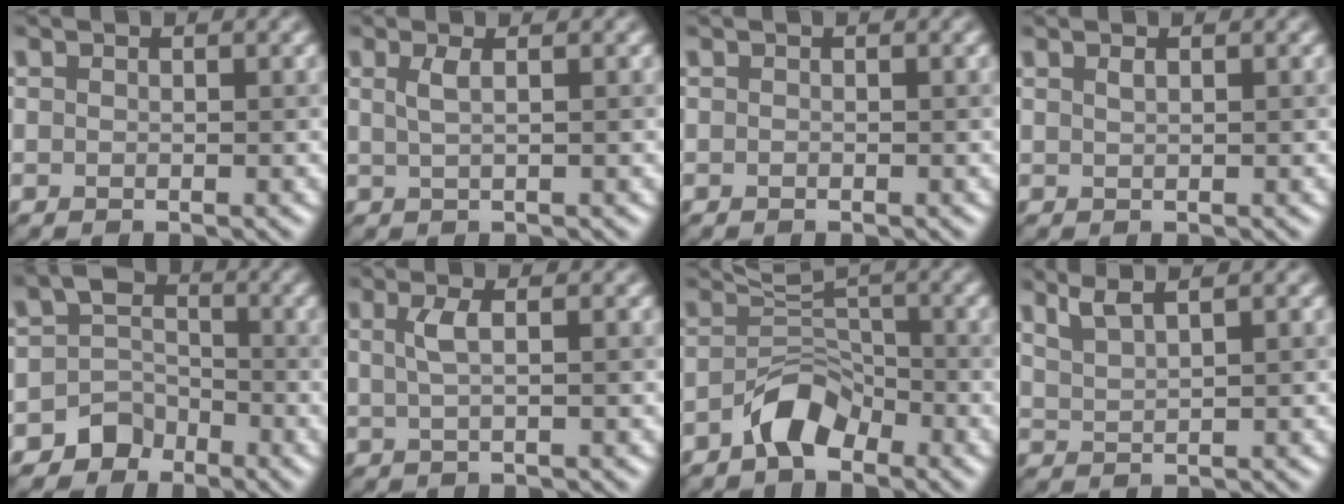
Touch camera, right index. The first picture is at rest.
{"total": 1.9, "force": [0.5, 0.7, 1.7], "torque": [-0.025, 0.002, 0.007]}
{"total": 0.0}
{"total": 0.6, "force": [0.2, 0.2, 0.4], "torque": [-0.001, 0.001, 0.007]}
{"total": 3.8, "force": [-2.2, 3.0, 0.6], "torque": [0.001, 0.007, -0.045]}
{"total": 2.1, "force": [0.4, 0.6, 2.0], "torque": [-0.037, 0.003, 0.005]}
{"total": 3.4, "force": [-2.1, 1.8, 2.0], "torque": [-0.031, 0.011, -0.042]}
{"total": 2.6, "force": [2.0, 0.4, 1.6], "torque": [-0.025, 0.010, 0.044]}